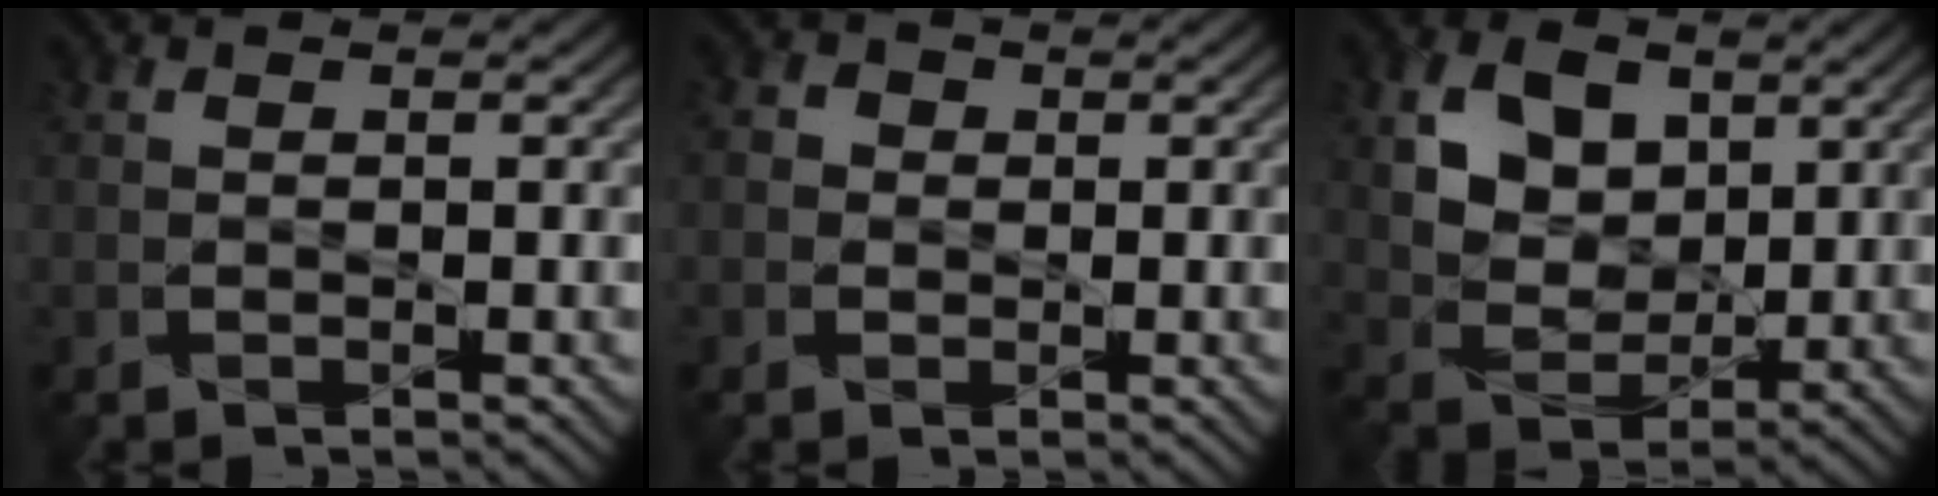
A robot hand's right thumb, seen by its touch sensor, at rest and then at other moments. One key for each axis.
{"total": 1.9, "fx": -0.3, "fy": 1.8, "fz": 0.5, "tx": -0.012, "ty": 0.000, "tz": -0.010}
{"total": 8.4, "fx": 2.9, "fy": 6.0, "fz": 5.1, "tx": -0.120, "ty": -0.006, "tz": 0.046}